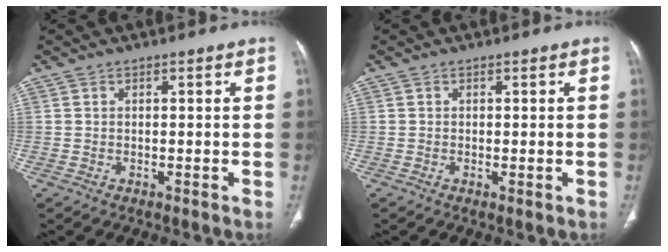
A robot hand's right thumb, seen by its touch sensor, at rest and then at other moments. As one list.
[{"total": 0.8, "force": [-0.3, 0.3, 0.7], "torque": [-0.014, -0.003, -0.003]}]